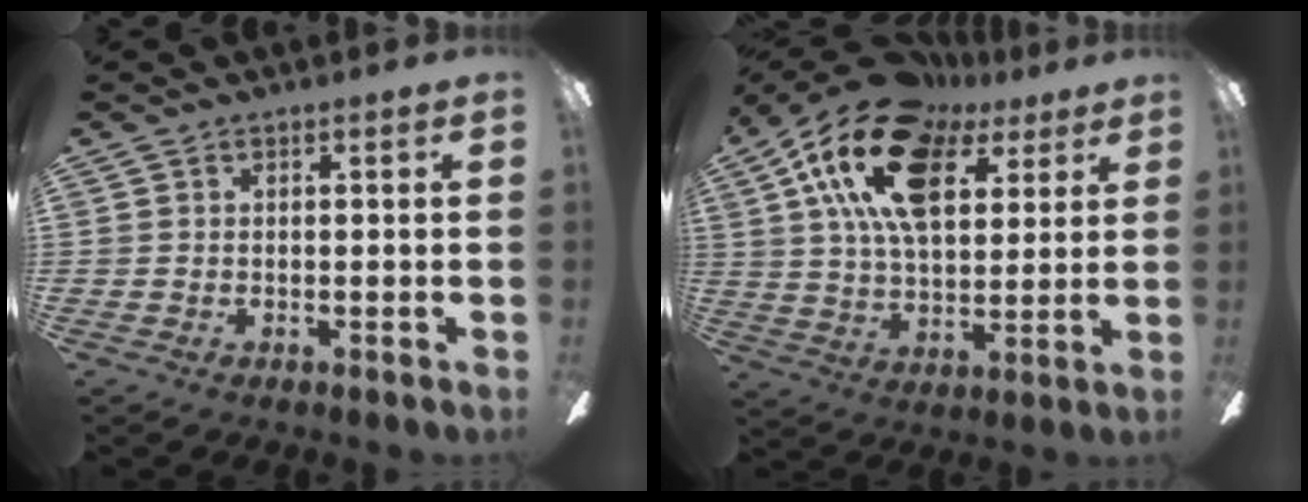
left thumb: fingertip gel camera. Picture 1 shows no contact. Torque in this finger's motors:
{"motor_torque": [0.58, 0.66, 1.43, -1.34, 0.56]}